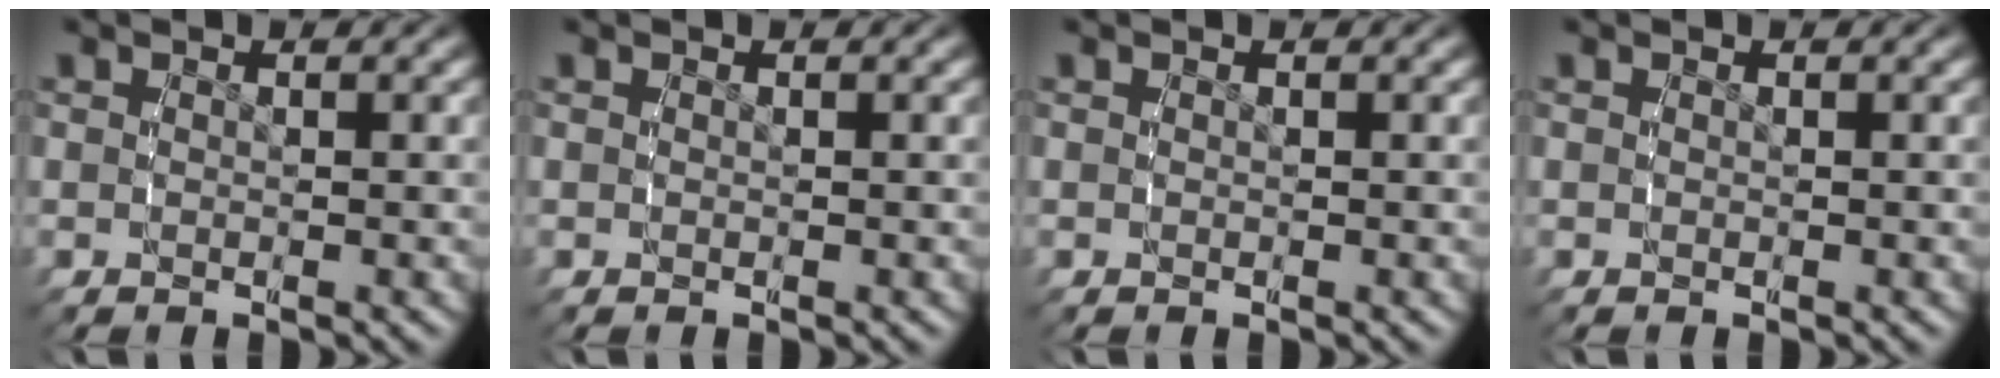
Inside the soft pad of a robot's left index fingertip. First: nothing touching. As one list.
[{"total": 0.0}, {"total": 0.0}, {"total": 0.0}]